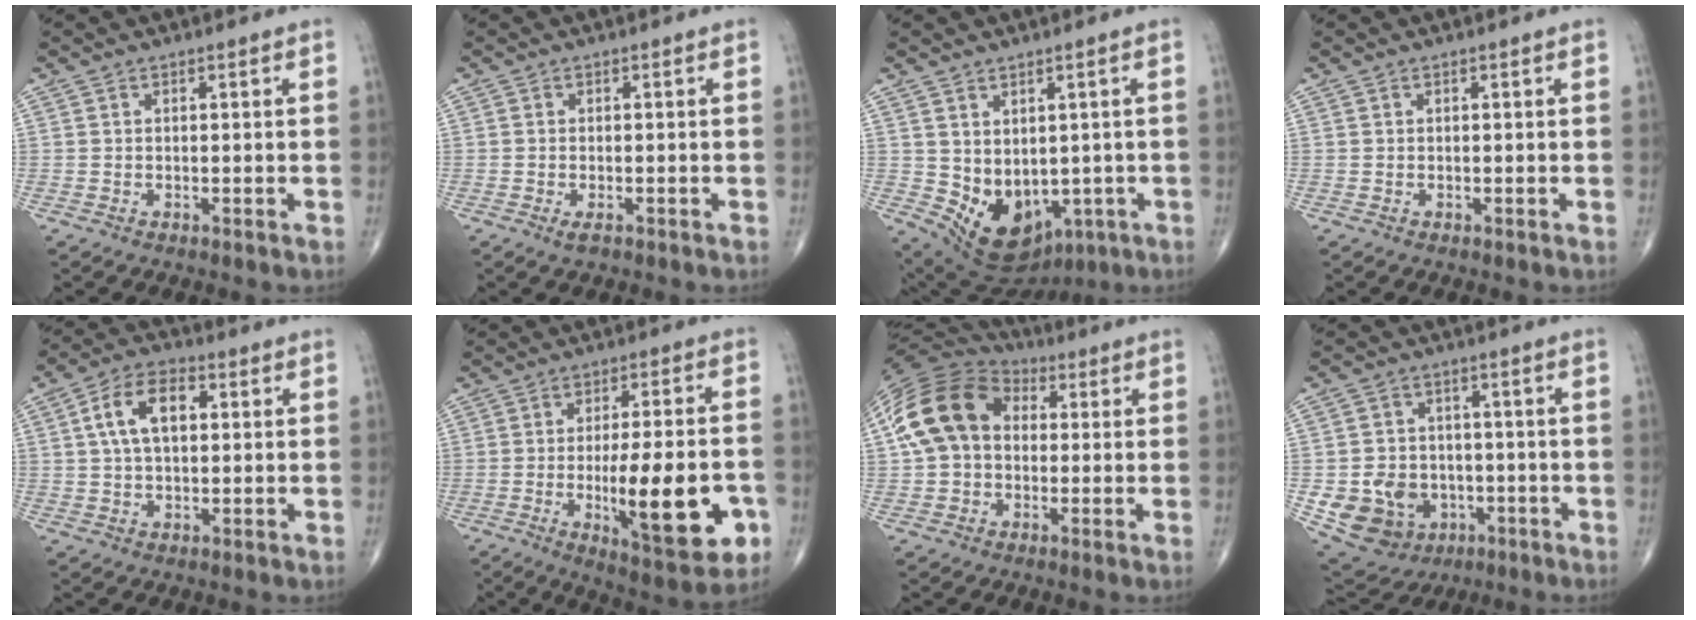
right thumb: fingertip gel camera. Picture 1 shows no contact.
{"total": 1.5, "force": [-0.8, 0.7, 1.1], "torque": [-0.018, 0.001, -0.016]}
{"total": 11.8, "force": [-1.8, 8.6, 7.9], "torque": [-0.093, -0.004, 0.008]}
{"total": 0.0}
{"total": 9.7, "force": [2.1, 5.6, 7.7], "torque": [-0.132, 0.018, 0.034]}
{"total": 18.6, "force": [-4.9, 5.5, 17.1], "torque": [-0.248, 0.003, -0.059]}
{"total": 16.0, "force": [2.1, 11.9, 10.5], "torque": [-0.198, 0.037, 0.029]}
{"total": 13.3, "force": [-3.3, 11.3, 6.3], "torque": [-0.091, 0.017, -0.038]}